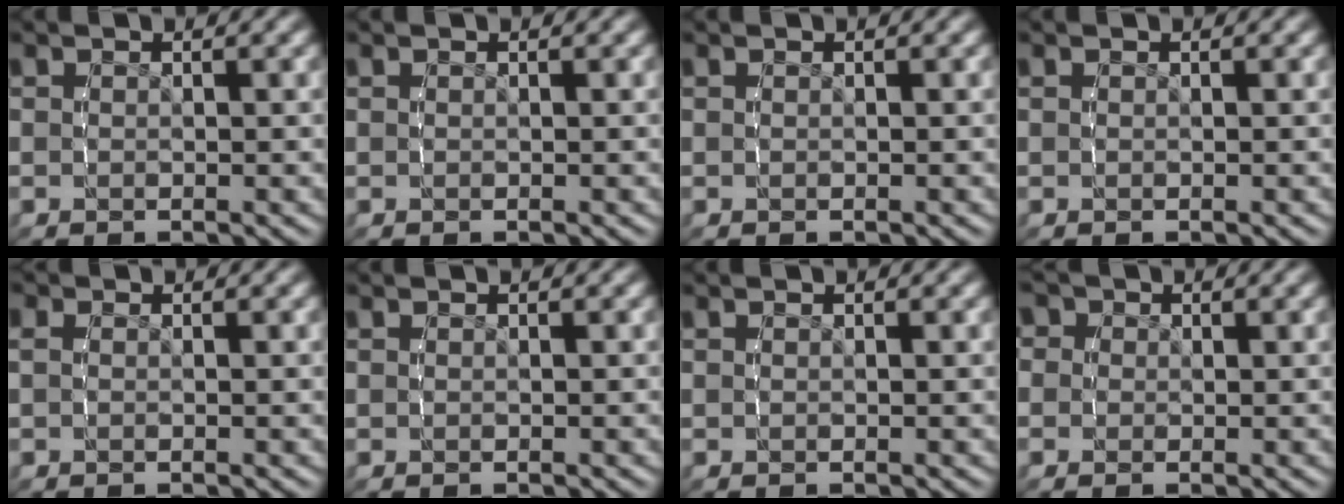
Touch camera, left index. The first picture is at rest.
{"total": 0.0}
{"total": 0.0}
{"total": 0.0}
{"total": 0.7, "force": [0.2, 0.3, 0.6], "torque": [-0.016, -0.001, 0.005]}
{"total": 0.0}
{"total": 0.0}
{"total": 3.1, "force": [1.0, 2.8, 0.9], "torque": [-0.027, 0.015, -0.003]}